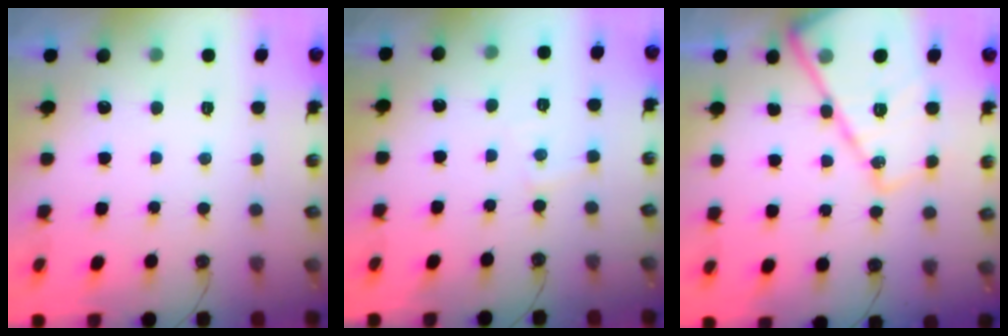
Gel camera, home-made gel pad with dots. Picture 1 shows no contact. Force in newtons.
{"total": 3.5, "press": 3.4, "slide": 0.5}
{"total": 20.9, "press": 20.8, "slide": 2.0}